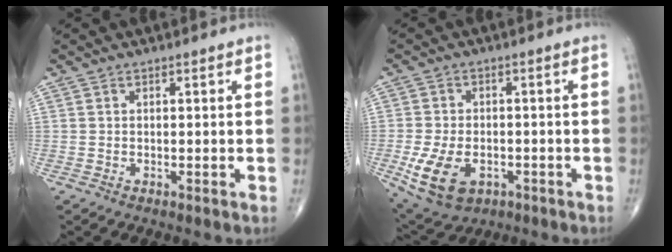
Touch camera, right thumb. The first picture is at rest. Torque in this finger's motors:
{"motor_torque": [-0.12, 0.34, 0.49, 0.36, 0.23]}